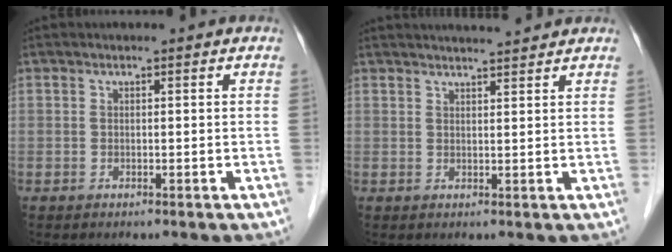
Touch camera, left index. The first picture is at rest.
{"total": 5.4, "force": [5.1, 0.0, 1.7], "torque": [-0.027, 0.017, 0.067]}